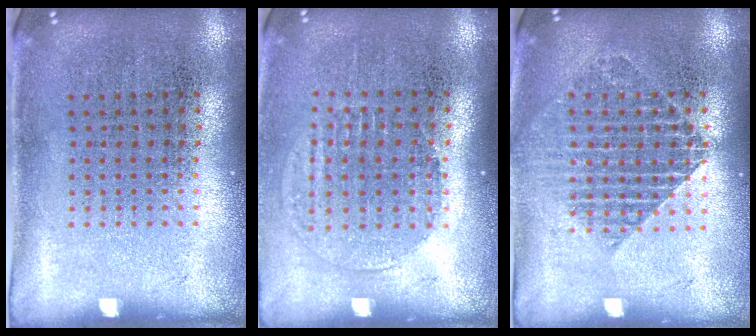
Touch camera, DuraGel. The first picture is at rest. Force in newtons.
{"total": 1.4, "press": 1.2, "slide": 0.6}
{"total": 1.6, "press": 1.4, "slide": 0.7}